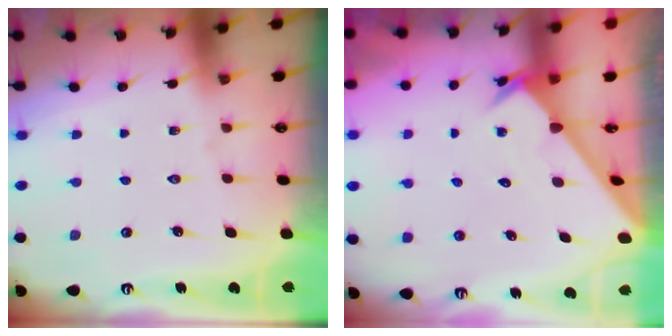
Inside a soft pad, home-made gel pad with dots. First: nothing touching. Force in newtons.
{"total": 2.5, "press": 2.5, "slide": 0.2}